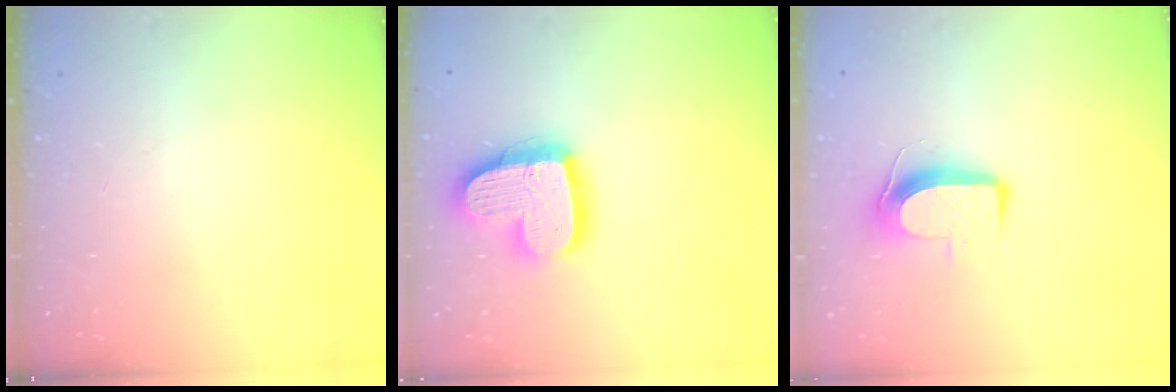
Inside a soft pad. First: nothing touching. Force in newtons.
{"total": 18.7, "press": 18.7, "slide": 1.5}
{"total": 9.1, "press": 9.0, "slide": 1.1}